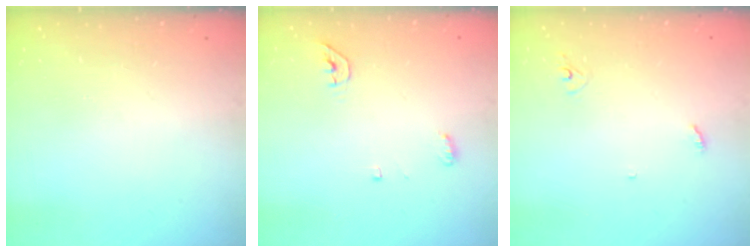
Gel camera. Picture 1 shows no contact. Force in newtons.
{"total": 4.3, "press": 4.2, "slide": 1.0}
{"total": 2.9, "press": 2.9, "slide": 0.2}